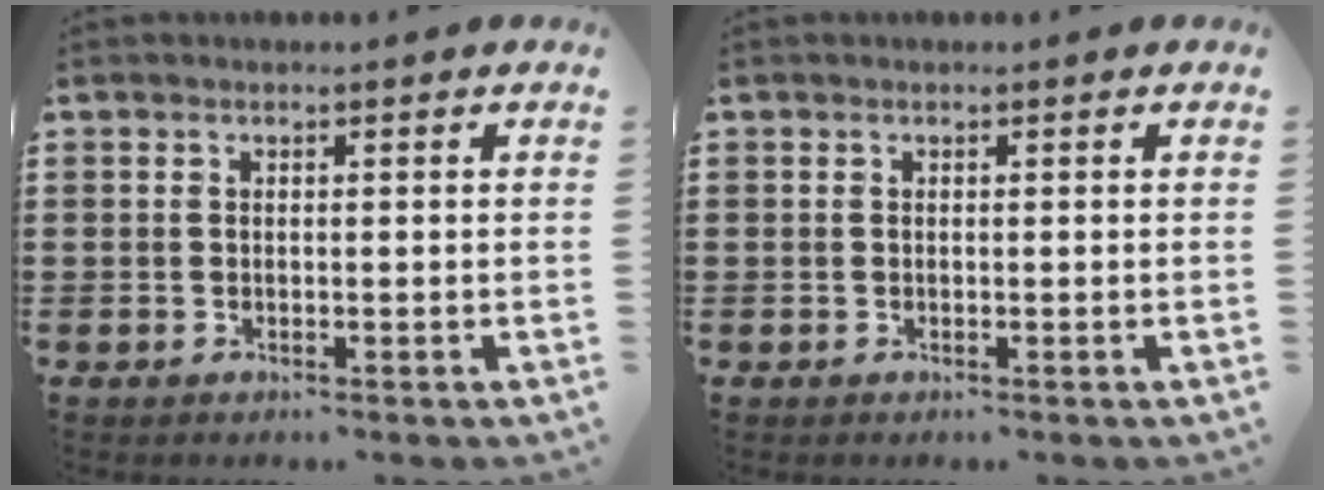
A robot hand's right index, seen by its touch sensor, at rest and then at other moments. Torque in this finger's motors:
{"motor_torque": [0.00, 0.00, 0.00, 0.00]}